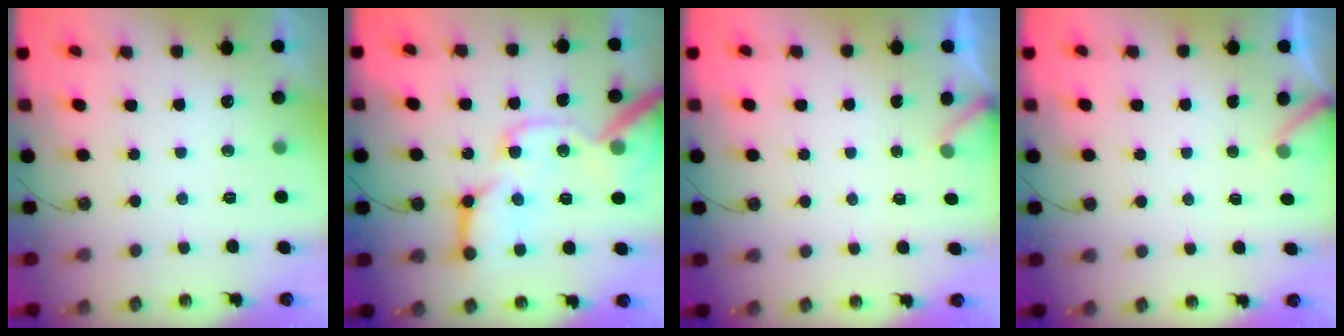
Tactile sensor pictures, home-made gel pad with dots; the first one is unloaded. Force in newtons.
{"total": 22.4, "press": 22.2, "slide": 2.8}
{"total": 1.7, "press": 1.7, "slide": 0.1}
{"total": 3.0, "press": 3.0, "slide": 0.2}